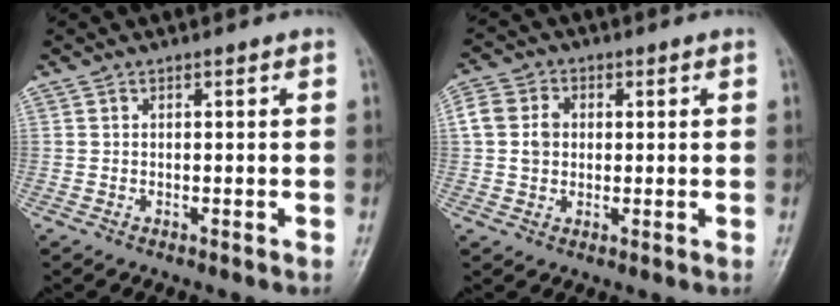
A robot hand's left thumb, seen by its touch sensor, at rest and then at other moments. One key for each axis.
{"total": 4.7, "fx": 0.4, "fy": 4.0, "fz": 2.4, "tx": -0.039, "ty": 0.007, "tz": 0.003}